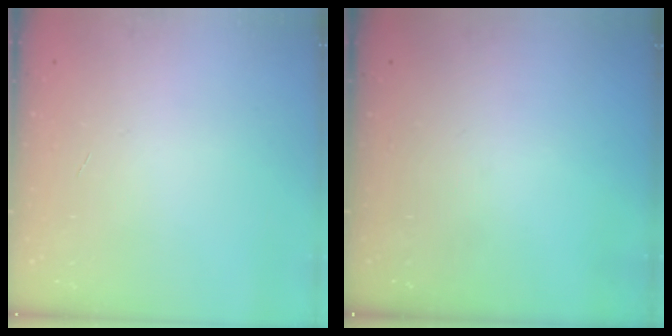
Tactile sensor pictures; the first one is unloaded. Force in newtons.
{"total": 0.0}